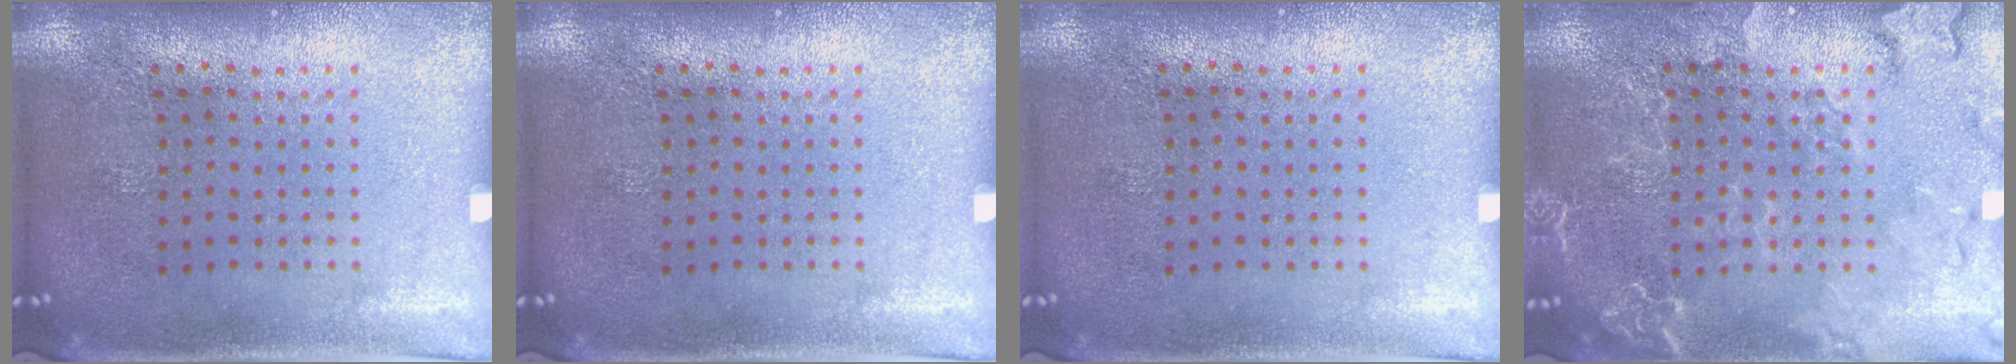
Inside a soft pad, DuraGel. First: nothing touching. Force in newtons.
{"total": 0.0}
{"total": 0.0}
{"total": 3.2, "press": 3.2, "slide": 0.5}